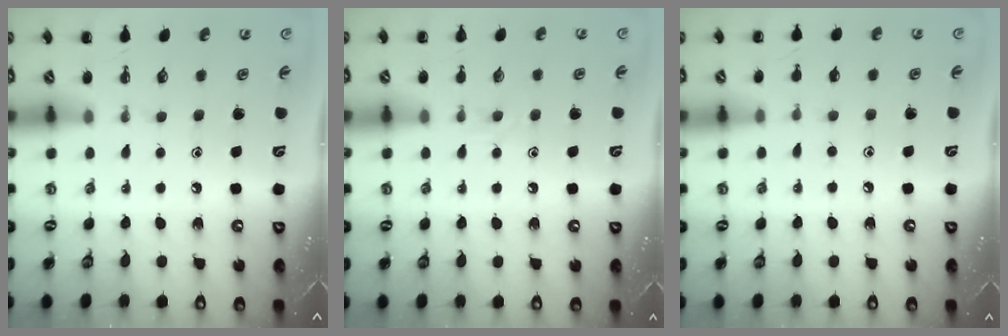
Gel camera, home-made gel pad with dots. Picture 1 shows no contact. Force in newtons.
{"total": 6.3, "press": 6.1, "slide": 1.3}
{"total": 4.9, "press": 4.6, "slide": 1.6}